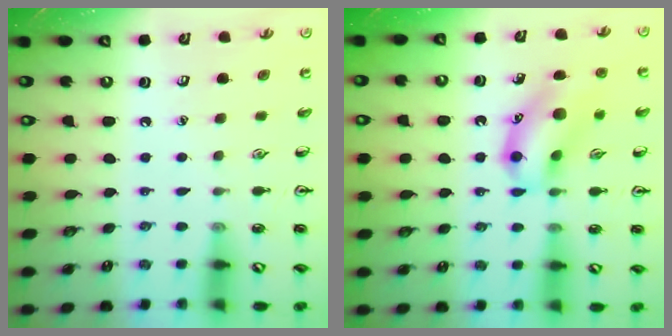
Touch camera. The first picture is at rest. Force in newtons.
{"total": 14.2, "press": 14.1, "slide": 1.7}